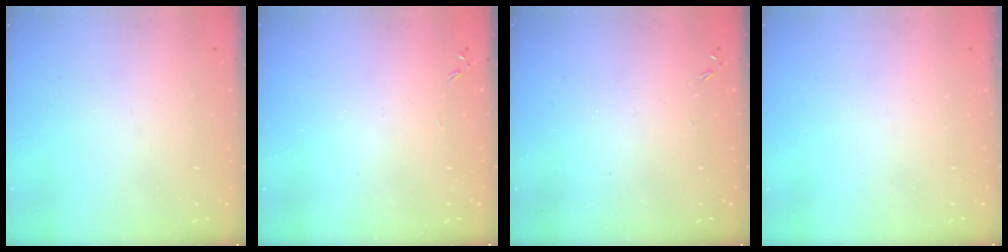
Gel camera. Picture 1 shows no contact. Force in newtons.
{"total": 0.0}
{"total": 0.0}
{"total": 0.0}